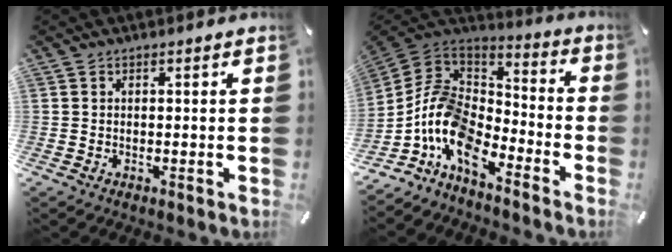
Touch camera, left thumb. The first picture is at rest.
{"total": 13.3, "force": [-8.6, 7.7, 6.7], "torque": [-0.164, 0.021, -0.168]}